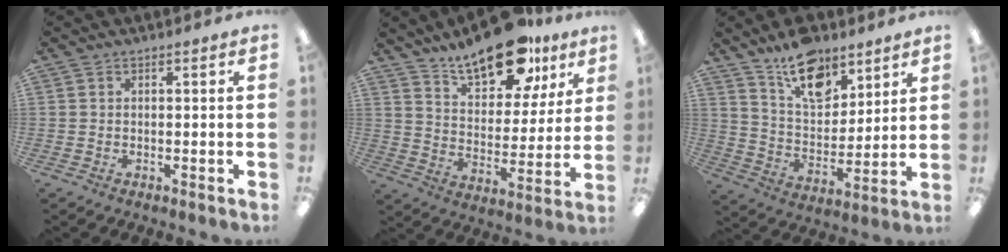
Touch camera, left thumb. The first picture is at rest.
{"total": 18.5, "force": [13.9, 7.8, 9.5], "torque": [-0.150, -0.081, 0.238]}
{"total": 14.9, "force": [10.5, 7.7, 7.2], "torque": [-0.107, -0.061, 0.189]}